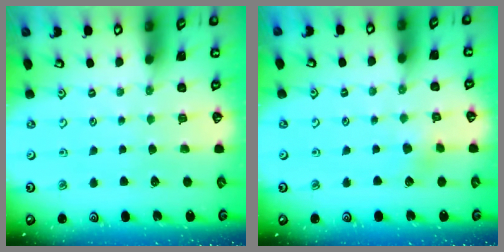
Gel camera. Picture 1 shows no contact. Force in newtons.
{"total": 3.2, "press": 3.2, "slide": 0.4}